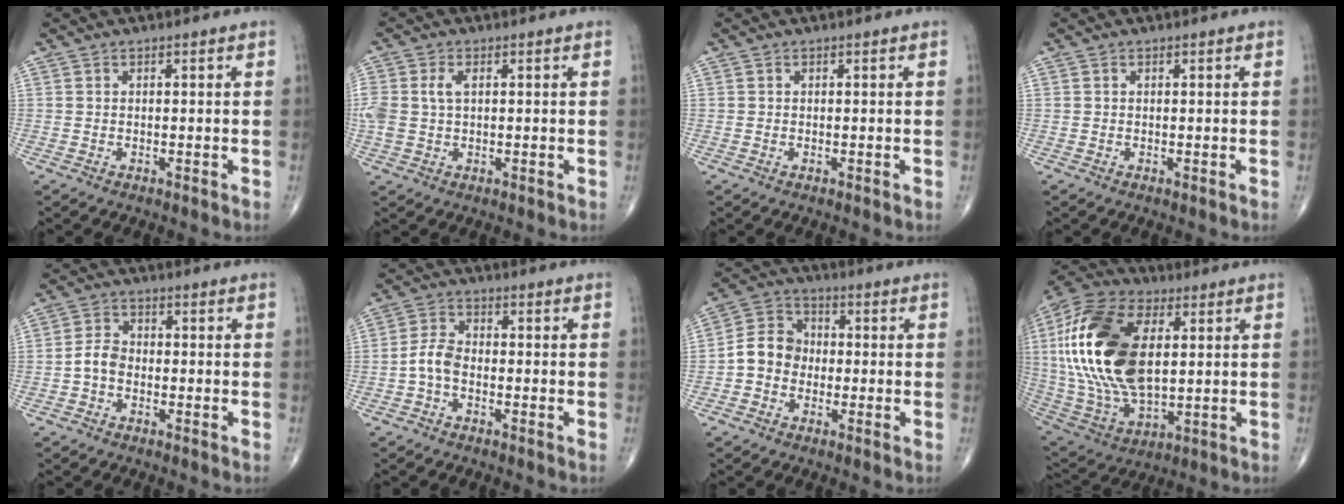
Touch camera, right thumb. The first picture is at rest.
{"total": 5.4, "force": [1.0, 3.3, 4.1], "torque": [-0.113, 0.014, 0.022]}
{"total": 0.0}
{"total": 0.0}
{"total": 3.8, "force": [-1.2, 2.7, 2.3], "torque": [-0.037, 0.015, -0.032]}
{"total": 4.3, "force": [-1.5, 2.6, 3.1], "torque": [-0.062, 0.018, -0.037]}
{"total": 7.7, "force": [-1.4, 6.6, 3.7], "torque": [-0.048, 0.032, -0.042]}
{"total": 26.5, "force": [4.4, 14.4, 21.8], "torque": [-0.452, -0.012, 0.078]}